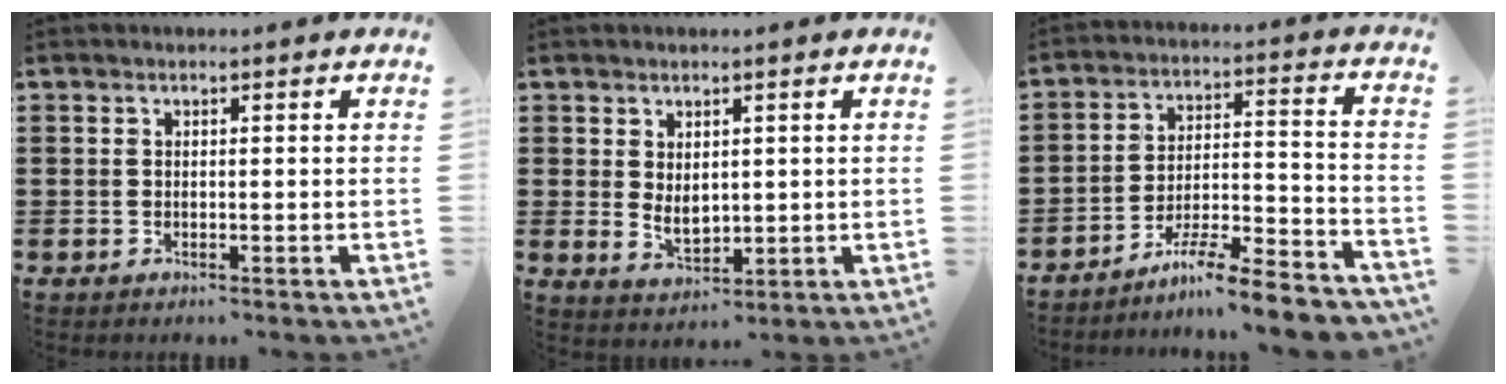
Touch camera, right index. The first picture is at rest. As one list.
[{"total": 3.3, "force": [0.9, 2.1, 2.4], "torque": [-0.041, 0.000, 0.016]}, {"total": 8.6, "force": [-7.7, -0.2, 3.8], "torque": [-0.056, 0.007, -0.149]}]